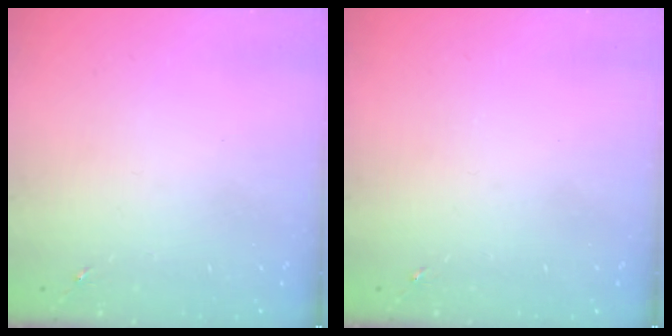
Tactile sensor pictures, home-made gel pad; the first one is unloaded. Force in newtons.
{"total": 0.0}